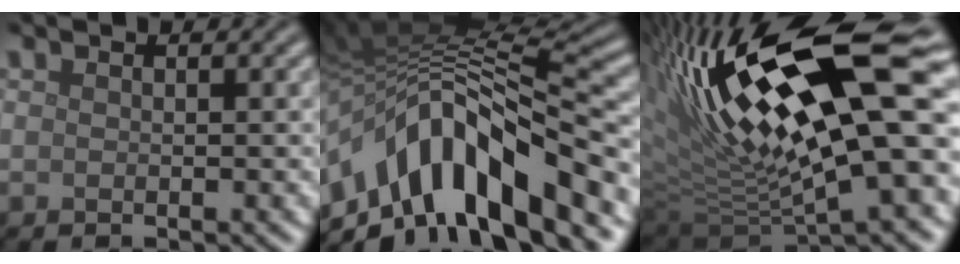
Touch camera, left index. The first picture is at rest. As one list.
[{"total": 12.2, "force": [-4.9, 5.2, 9.9], "torque": [-0.153, 0.015, -0.089]}, {"total": 19.5, "force": [4.9, 7.0, 17.6], "torque": [-0.298, 0.016, 0.082]}]